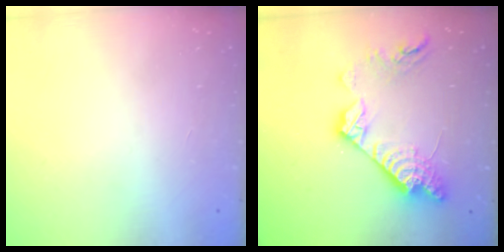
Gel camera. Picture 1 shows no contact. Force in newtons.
{"total": 17.1, "press": 17.0, "slide": 1.4}